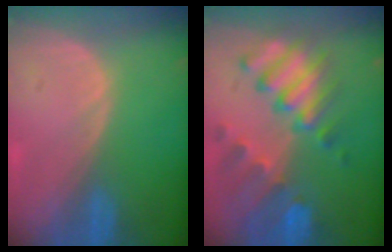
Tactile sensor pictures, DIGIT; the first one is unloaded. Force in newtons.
{"total": 10.5, "press": 9.1, "slide": 5.3}